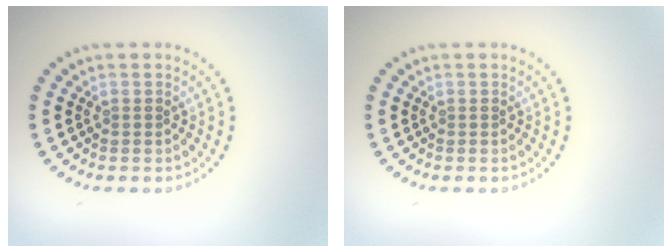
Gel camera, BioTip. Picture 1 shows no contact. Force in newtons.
{"total": 0.0}